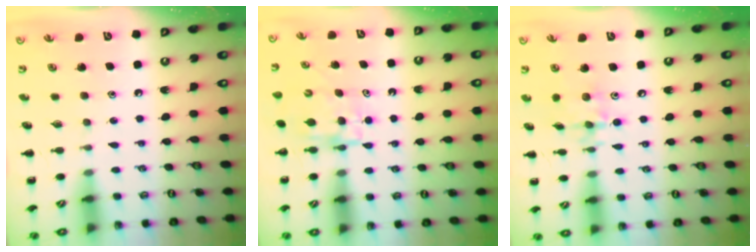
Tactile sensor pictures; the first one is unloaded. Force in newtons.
{"total": 5.2, "press": 5.2, "slide": 0.4}
{"total": 7.6, "press": 7.5, "slide": 0.6}